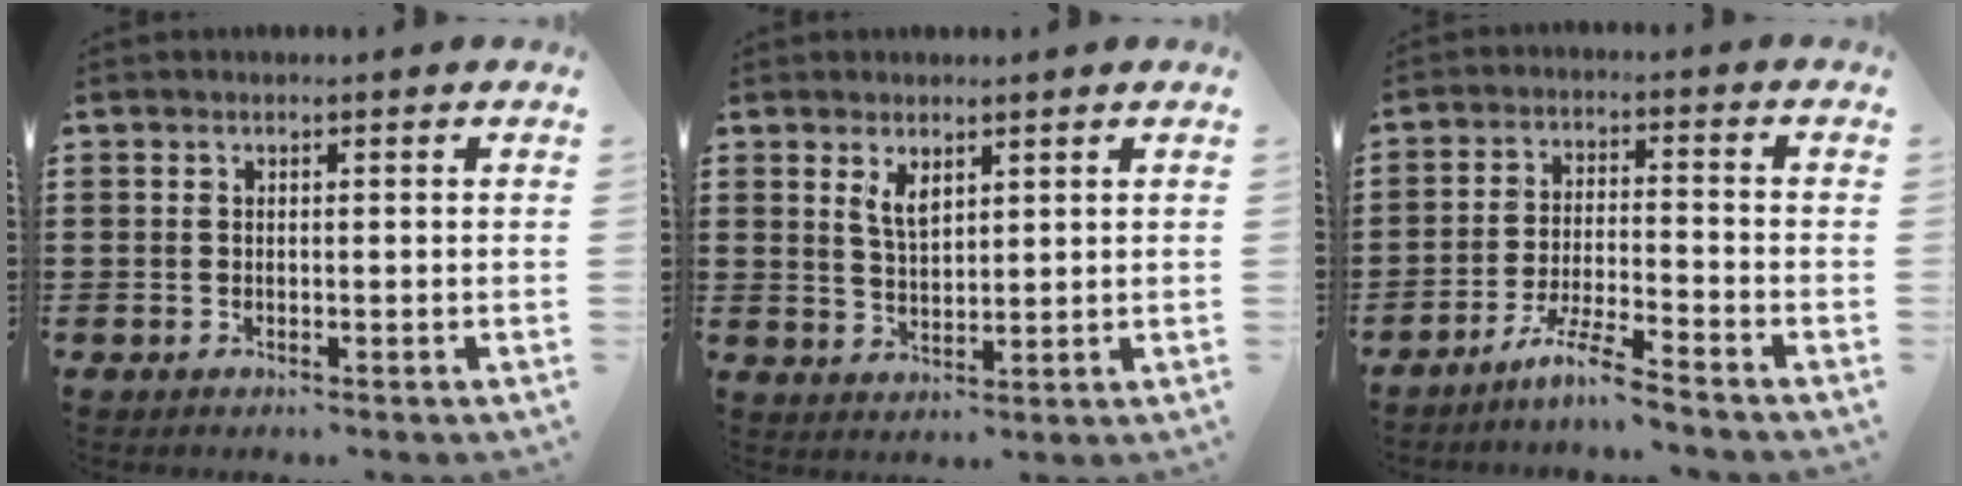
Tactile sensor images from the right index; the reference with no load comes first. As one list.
[{"total": 3.4, "force": [2.0, 1.5, 2.2], "torque": [-0.048, 0.004, 0.037]}, {"total": 6.1, "force": [-5.4, -0.5, 2.9], "torque": [-0.069, -0.014, -0.106]}]